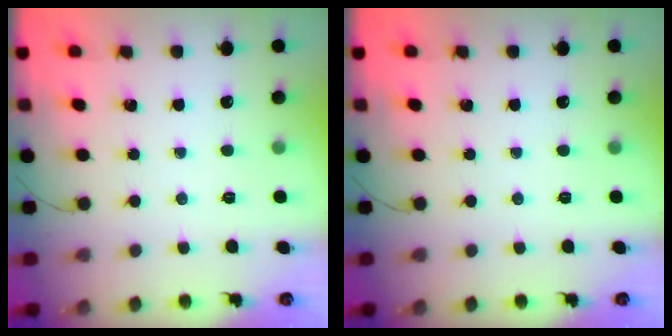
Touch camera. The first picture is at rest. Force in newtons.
{"total": 0.0}